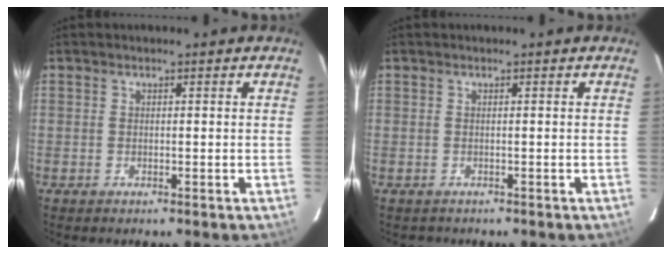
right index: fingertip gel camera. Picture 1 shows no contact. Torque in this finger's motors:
{"motor_torque": [-0.03, -0.01, 0.04, 0.01]}